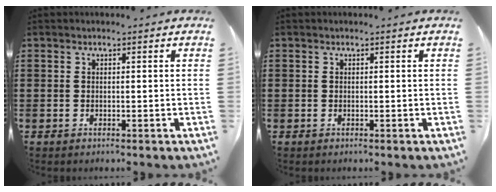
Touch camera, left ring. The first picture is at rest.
{"total": 0.0}